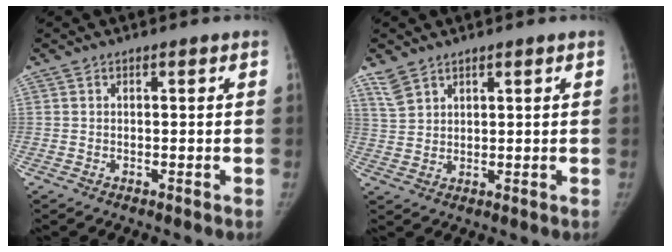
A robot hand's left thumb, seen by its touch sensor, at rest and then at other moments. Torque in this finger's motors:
{"motor_torque": [-0.11, 0.11, 0.10, 0.09, 0.01]}